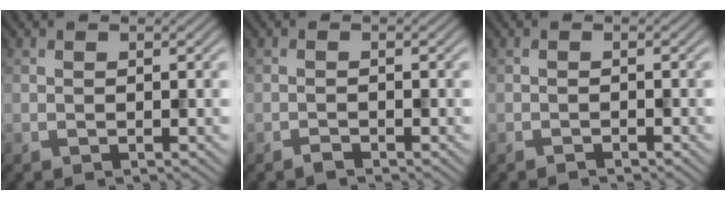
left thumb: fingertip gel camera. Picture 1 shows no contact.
{"total": 0.8, "force": [-0.7, 0.1, 0.2], "torque": [-0.004, 0.003, -0.016]}
{"total": 0.7, "force": [-0.6, 0.0, 0.2], "torque": [-0.002, 0.002, -0.014]}